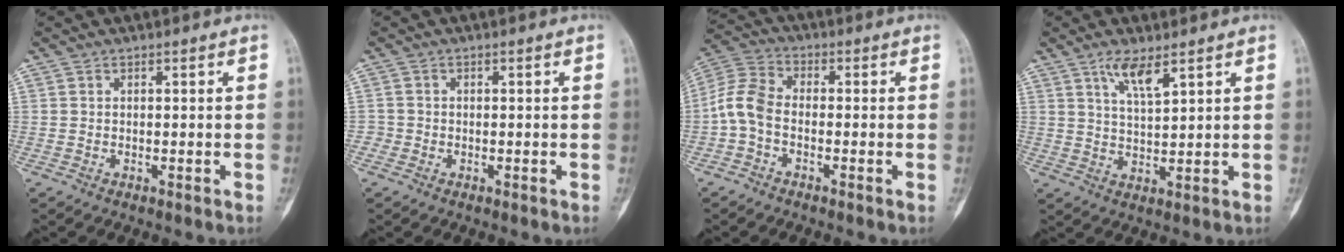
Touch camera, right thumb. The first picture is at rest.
{"total": 1.3, "force": [-0.5, 1.2, -0.1], "torque": [0.009, 0.007, -0.015]}
{"total": 7.0, "force": [-1.7, 4.4, 5.2], "torque": [-0.110, 0.024, -0.048]}
{"total": 5.4, "force": [3.5, 1.3, 3.8], "torque": [-0.072, -0.021, 0.071]}